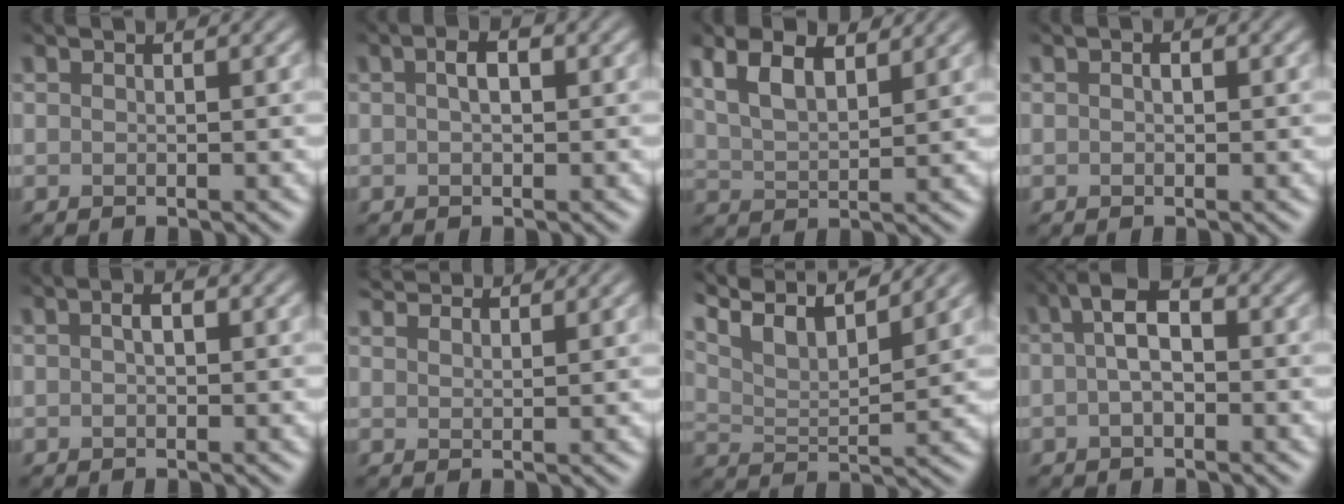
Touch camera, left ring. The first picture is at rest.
{"total": 1.5, "force": [0.2, 0.7, 1.4], "torque": [-0.023, 0.003, 0.002]}
{"total": 4.5, "force": [2.8, 1.6, 3.2], "torque": [-0.070, 0.006, 0.054]}
{"total": 0.8, "force": [0.1, 0.4, 0.7], "torque": [-0.007, -0.003, 0.002]}
{"total": 1.1, "force": [0.2, 0.5, 1.0], "torque": [-0.012, -0.002, 0.004]}
{"total": 4.1, "force": [3.9, 0.6, 1.0], "torque": [-0.026, 0.006, 0.063]}
{"total": 8.4, "force": [6.8, 1.6, 4.6], "torque": [-0.087, 0.020, 0.094]}
{"total": 3.0, "force": [0.1, 1.4, 2.7], "torque": [-0.051, 0.009, -0.007]}